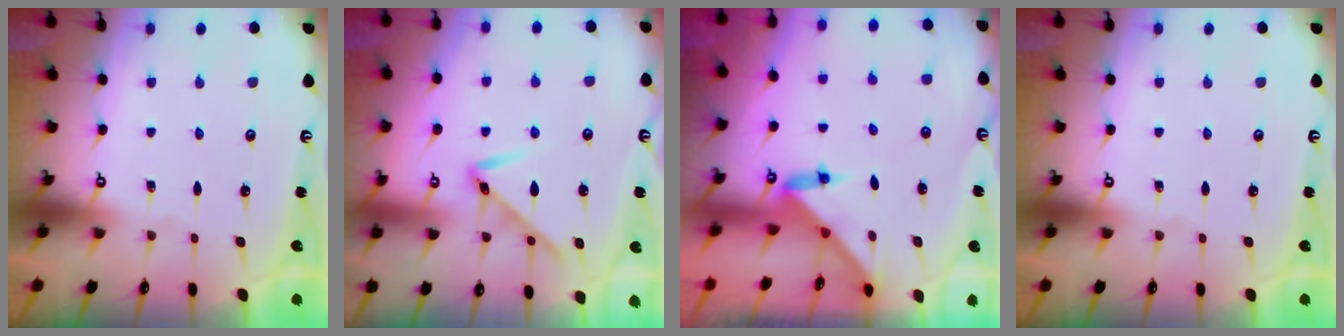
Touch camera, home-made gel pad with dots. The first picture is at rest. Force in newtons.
{"total": 9.8, "press": 9.8, "slide": 0.6}
{"total": 2.9, "press": 2.9, "slide": 0.2}
{"total": 0.0}